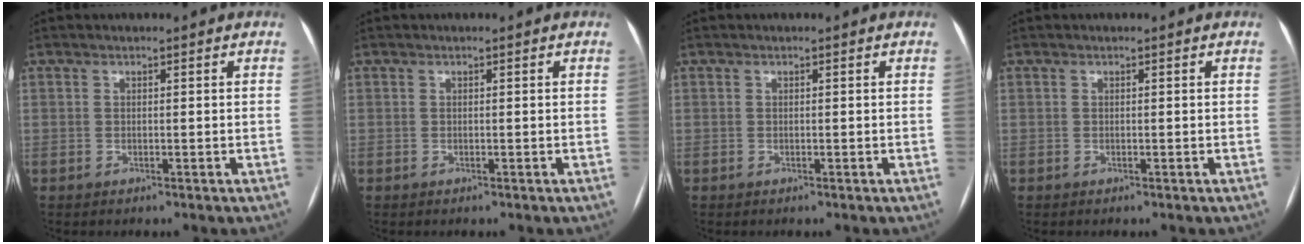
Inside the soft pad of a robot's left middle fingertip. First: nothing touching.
{"total": 0.0}
{"total": 0.0}
{"total": 0.0}